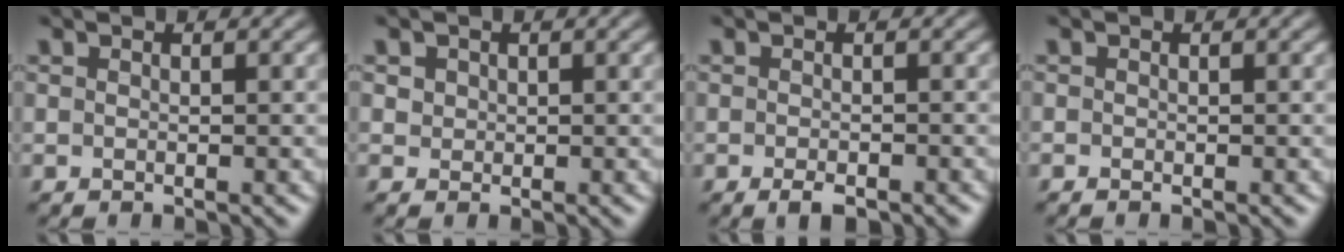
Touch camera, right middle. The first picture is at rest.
{"total": 0.8, "force": [0.3, 0.7, -0.2], "torque": [0.001, -0.004, 0.008]}
{"total": 1.8, "force": [-1.3, 0.3, 1.2], "torque": [-0.020, -0.007, -0.019]}
{"total": 0.0}